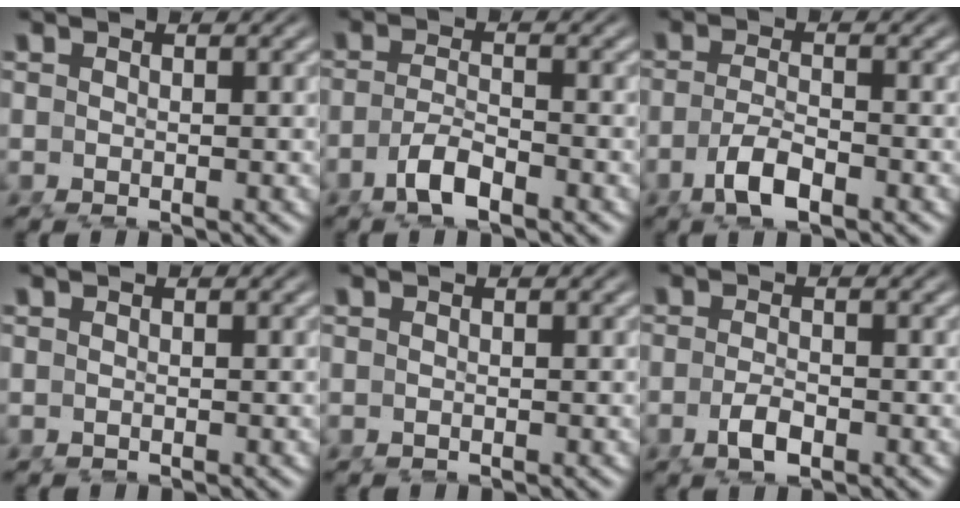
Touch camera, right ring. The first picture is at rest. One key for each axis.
{"total": 2.4, "fx": -1.7, "fy": 0.3, "fz": 1.7, "tx": -0.029, "ty": -0.010, "tz": -0.022}
{"total": 2.7, "fx": -1.6, "fy": 0.3, "fz": 2.1, "tx": -0.041, "ty": -0.014, "tz": -0.020}
{"total": 0.0}
{"total": 0.0}
{"total": 1.6, "fx": -1.0, "fy": 0.0, "fz": 1.3, "tx": -0.022, "ty": -0.004, "tz": -0.015}